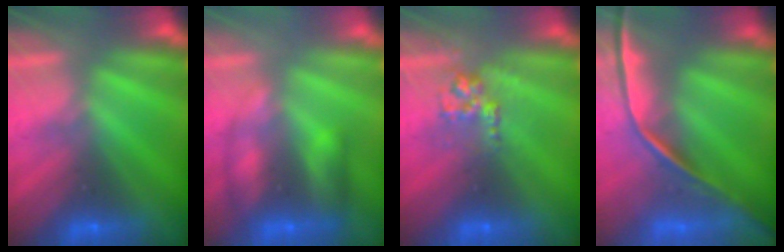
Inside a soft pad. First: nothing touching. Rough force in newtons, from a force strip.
{"total": 2.4}
{"total": 2.7}
{"total": 7.4}